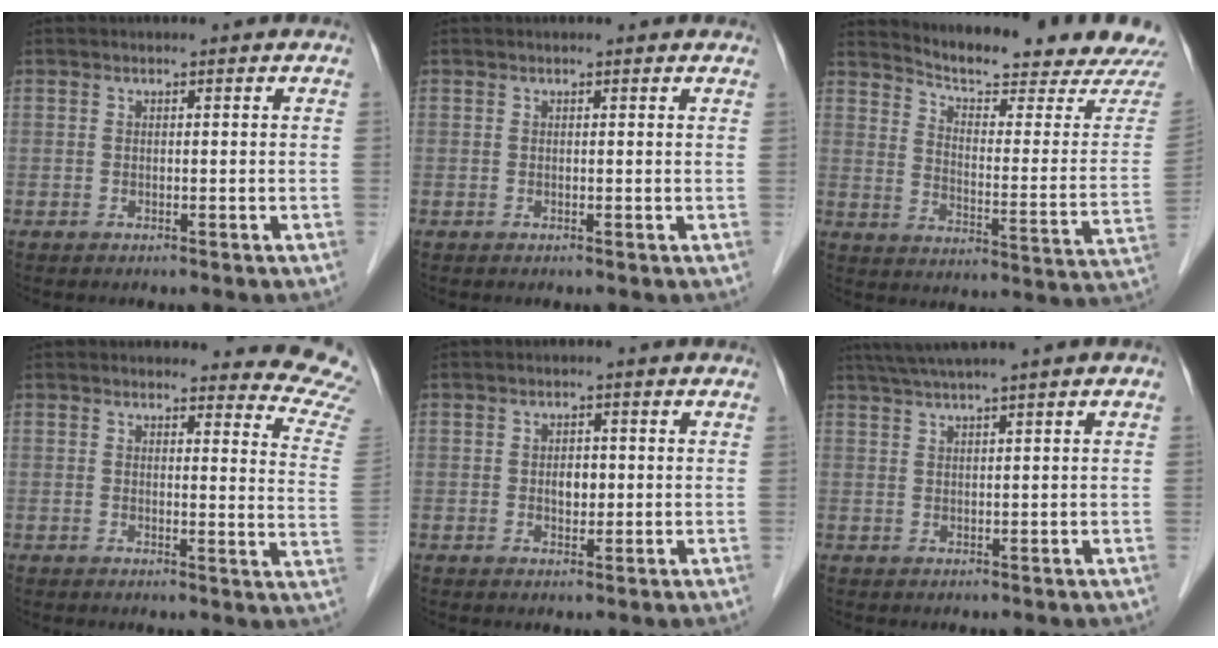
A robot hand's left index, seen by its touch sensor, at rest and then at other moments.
{"total": 1.0, "force": [1.0, 0.2, 0.2], "torque": [-0.010, 0.003, 0.006]}
{"total": 18.7, "force": [18.1, -0.3, 5.0], "torque": [-0.086, -0.092, 0.232]}
{"total": 13.0, "force": [12.9, 1.0, 1.2], "torque": [0.027, -0.114, 0.095]}
{"total": 2.4, "force": [0.0, 1.6, 1.8], "torque": [-0.029, 0.002, 0.002]}
{"total": 5.4, "force": [3.9, -1.1, 3.7], "torque": [-0.068, 0.026, 0.071]}